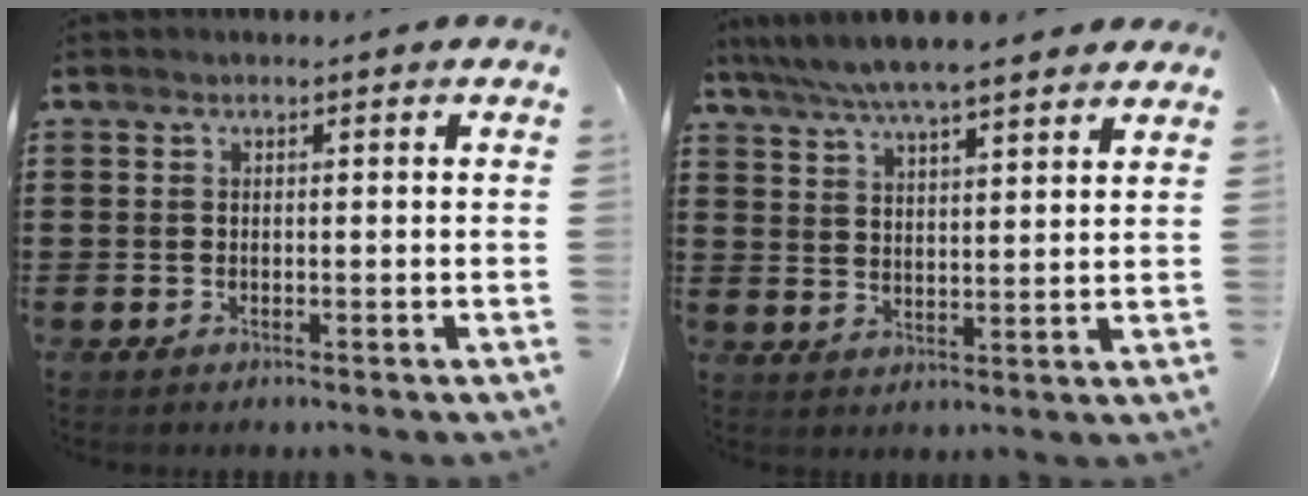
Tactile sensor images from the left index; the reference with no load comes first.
{"total": 6.0, "force": [5.4, 0.6, 2.5], "torque": [-0.067, -0.015, 0.095]}